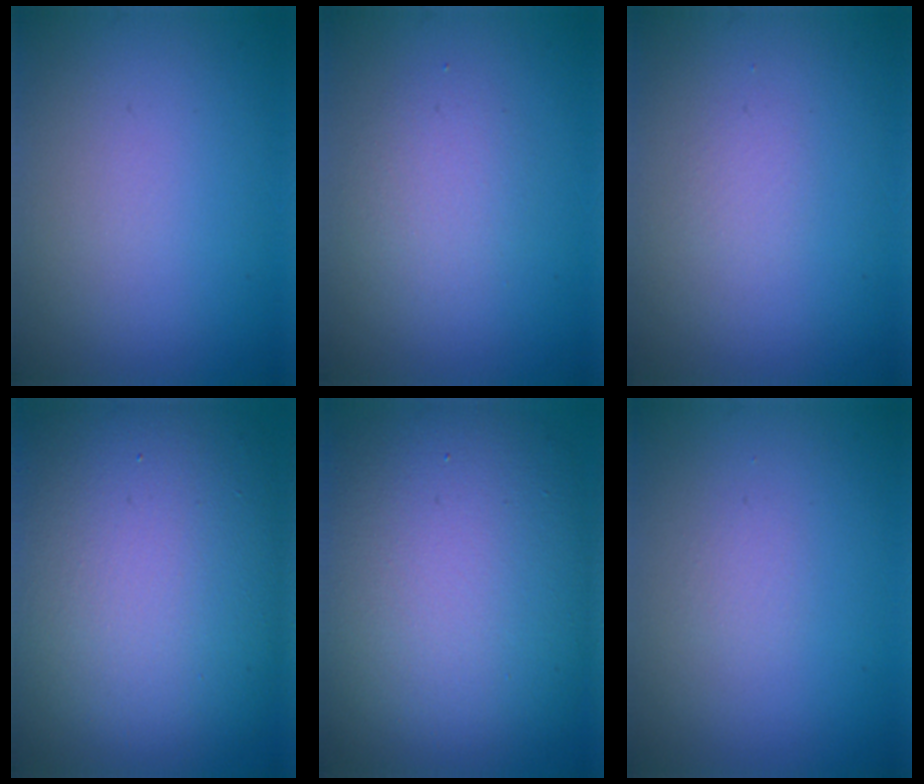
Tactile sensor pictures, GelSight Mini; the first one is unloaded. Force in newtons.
{"total": 2.2, "press": 2.2, "slide": 0.0}
{"total": 0.7, "press": 0.7, "slide": 0.0}
{"total": 16.3, "press": 16.2, "slide": 1.1}
{"total": 14.8, "press": 14.8, "slide": 0.7}
{"total": 0.0}